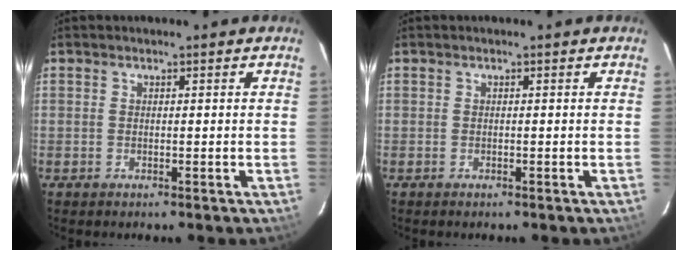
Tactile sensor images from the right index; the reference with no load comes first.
{"total": 0.0}